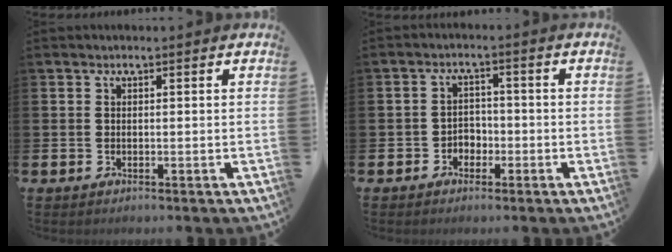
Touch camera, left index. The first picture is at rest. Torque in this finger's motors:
{"motor_torque": [-0.17, 0.13, 0.00, 0.00]}